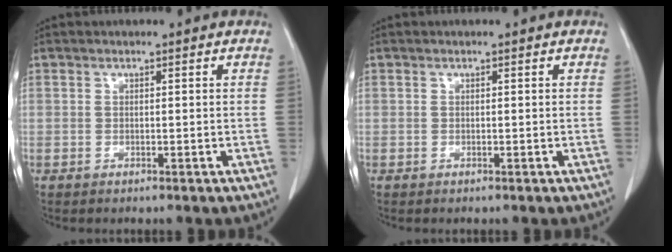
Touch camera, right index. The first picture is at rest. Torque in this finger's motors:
{"motor_torque": [0.00, 0.00, 0.00, 0.00]}